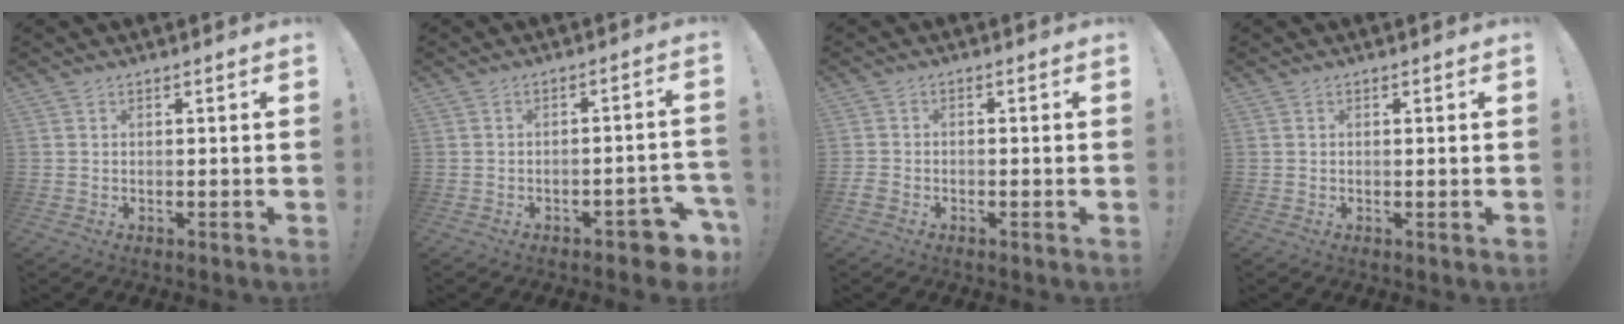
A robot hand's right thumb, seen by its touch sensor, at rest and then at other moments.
{"total": 7.3, "force": [-4.9, 2.6, 4.7], "torque": [-0.053, 0.033, -0.079]}
{"total": 2.2, "force": [-1.5, 1.2, 1.0], "torque": [-0.025, 0.004, -0.027]}
{"total": 0.7, "force": [0.0, 0.0, 0.7], "torque": [-0.007, -0.003, 0.000]}